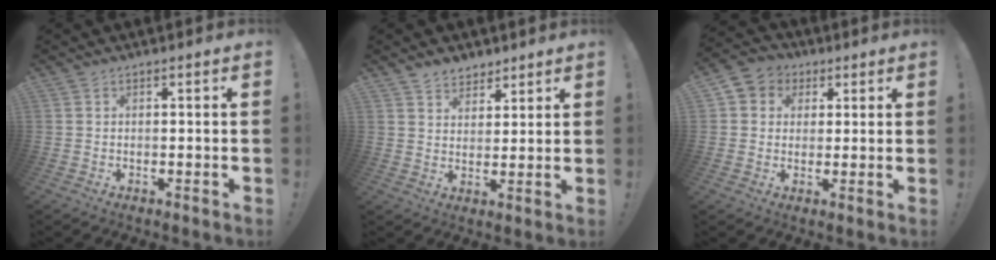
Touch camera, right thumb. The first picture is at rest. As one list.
[{"total": 5.7, "force": [4.5, 3.4, 0.4], "torque": [-0.002, -0.032, 0.086]}, {"total": 6.0, "force": [0.9, 5.7, 1.5], "torque": [-0.017, 0.001, 0.021]}]